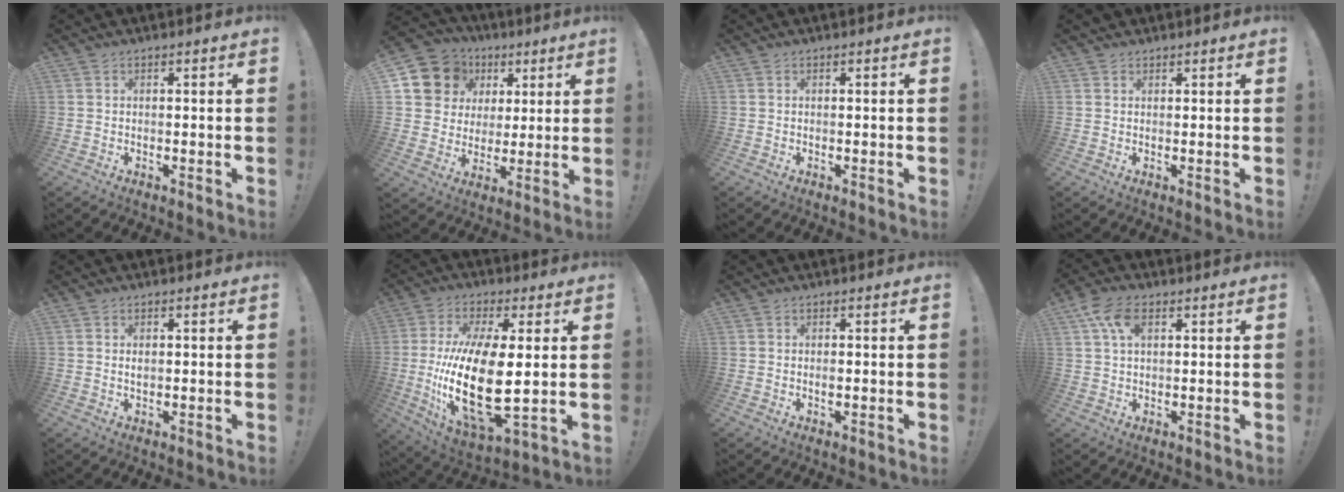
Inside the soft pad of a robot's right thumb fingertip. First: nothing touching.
{"total": 11.9, "force": [4.8, 10.4, 3.2], "torque": [-0.047, -0.022, 0.106]}
{"total": 0.0}
{"total": 1.1, "force": [0.9, 0.7, 0.1], "torque": [0.003, -0.003, 0.017]}
{"total": 1.0, "force": [0.1, 0.7, 0.8], "torque": [-0.009, 0.001, 0.000]}
{"total": 23.6, "force": [-0.8, 9.6, 21.6], "torque": [-0.429, -0.024, -0.008]}
{"total": 0.9, "force": [-0.3, 0.5, 0.8], "torque": [-0.007, -0.002, -0.006]}
{"total": 7.8, "force": [3.0, 4.6, 5.5], "torque": [-0.101, 0.000, 0.058]}